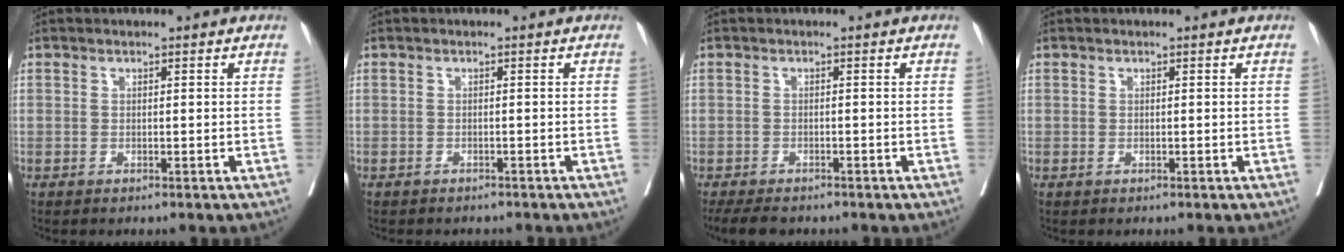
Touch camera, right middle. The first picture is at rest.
{"total": 3.0, "force": [-2.7, 1.0, 0.8], "torque": [-0.014, -0.002, -0.031]}
{"total": 5.0, "force": [-4.2, 1.7, 2.2], "torque": [-0.030, -0.009, -0.066]}
{"total": 0.0}